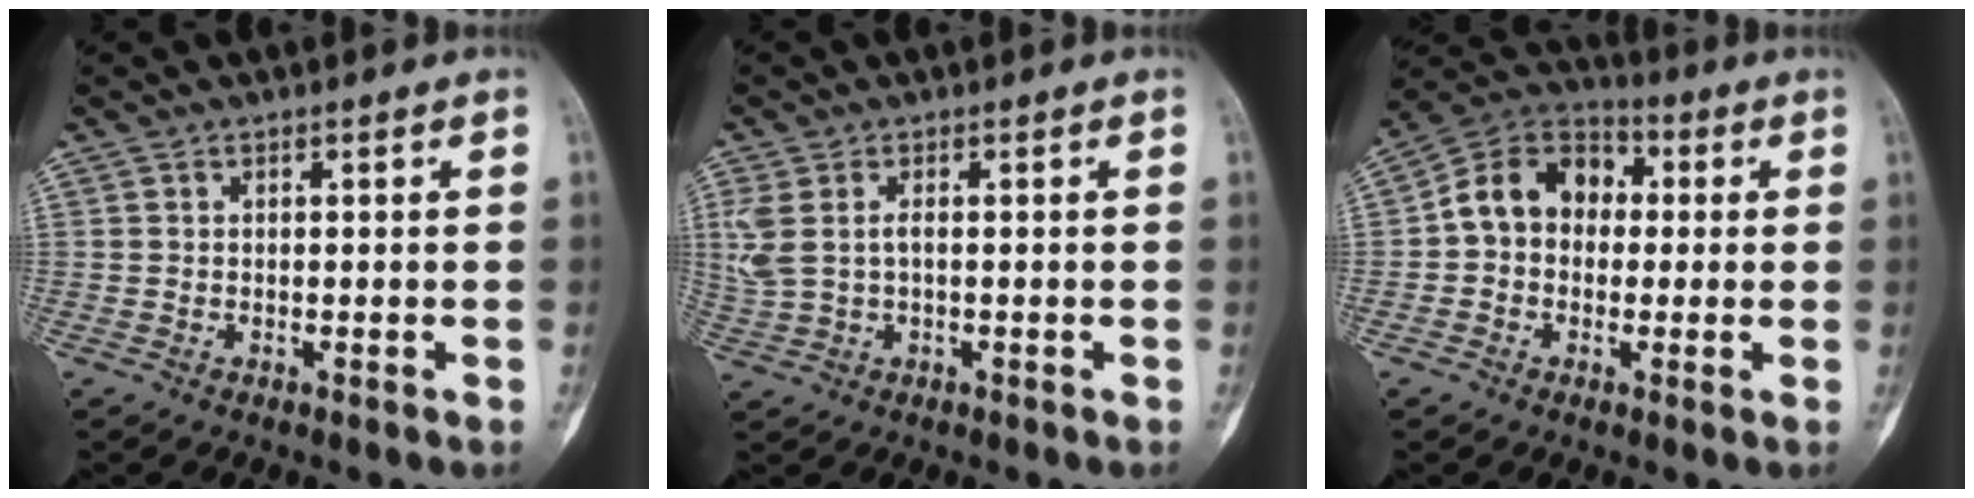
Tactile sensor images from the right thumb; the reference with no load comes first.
{"total": 5.5, "force": [0.7, 3.0, 4.5], "torque": [-0.126, 0.012, 0.021]}
{"total": 12.0, "force": [0.7, 9.4, 7.4], "torque": [-0.101, 0.039, -0.004]}